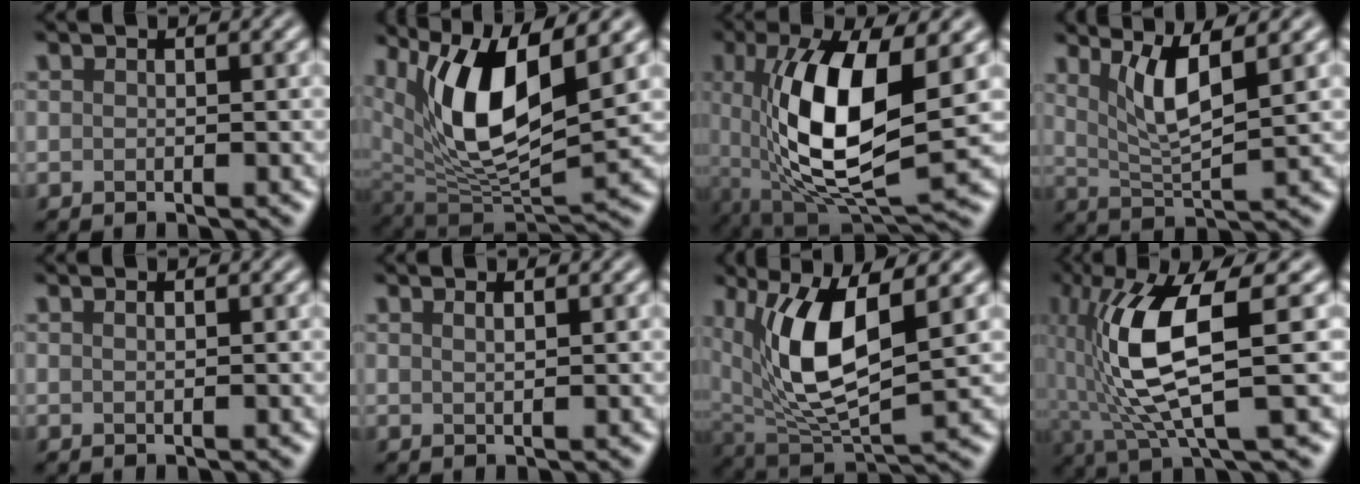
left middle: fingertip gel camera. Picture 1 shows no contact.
{"total": 10.1, "force": [3.8, 4.0, 8.4], "torque": [-0.157, -0.017, 0.069]}
{"total": 11.7, "force": [0.9, 4.5, 10.8], "torque": [-0.205, -0.010, 0.018]}
{"total": 4.9, "force": [2.2, 1.0, 4.2], "torque": [-0.078, -0.005, 0.043]}
{"total": 0.6, "force": [0.3, 0.2, 0.4], "torque": [-0.003, 0.000, 0.001]}
{"total": 1.2, "force": [0.7, 0.4, 0.8], "torque": [-0.004, 0.002, 0.005]}
{"total": 9.2, "force": [2.8, 3.5, 8.1], "torque": [-0.168, -0.011, 0.052]}
{"total": 9.4, "force": [0.6, 2.6, 9.0], "torque": [-0.180, -0.005, 0.016]}